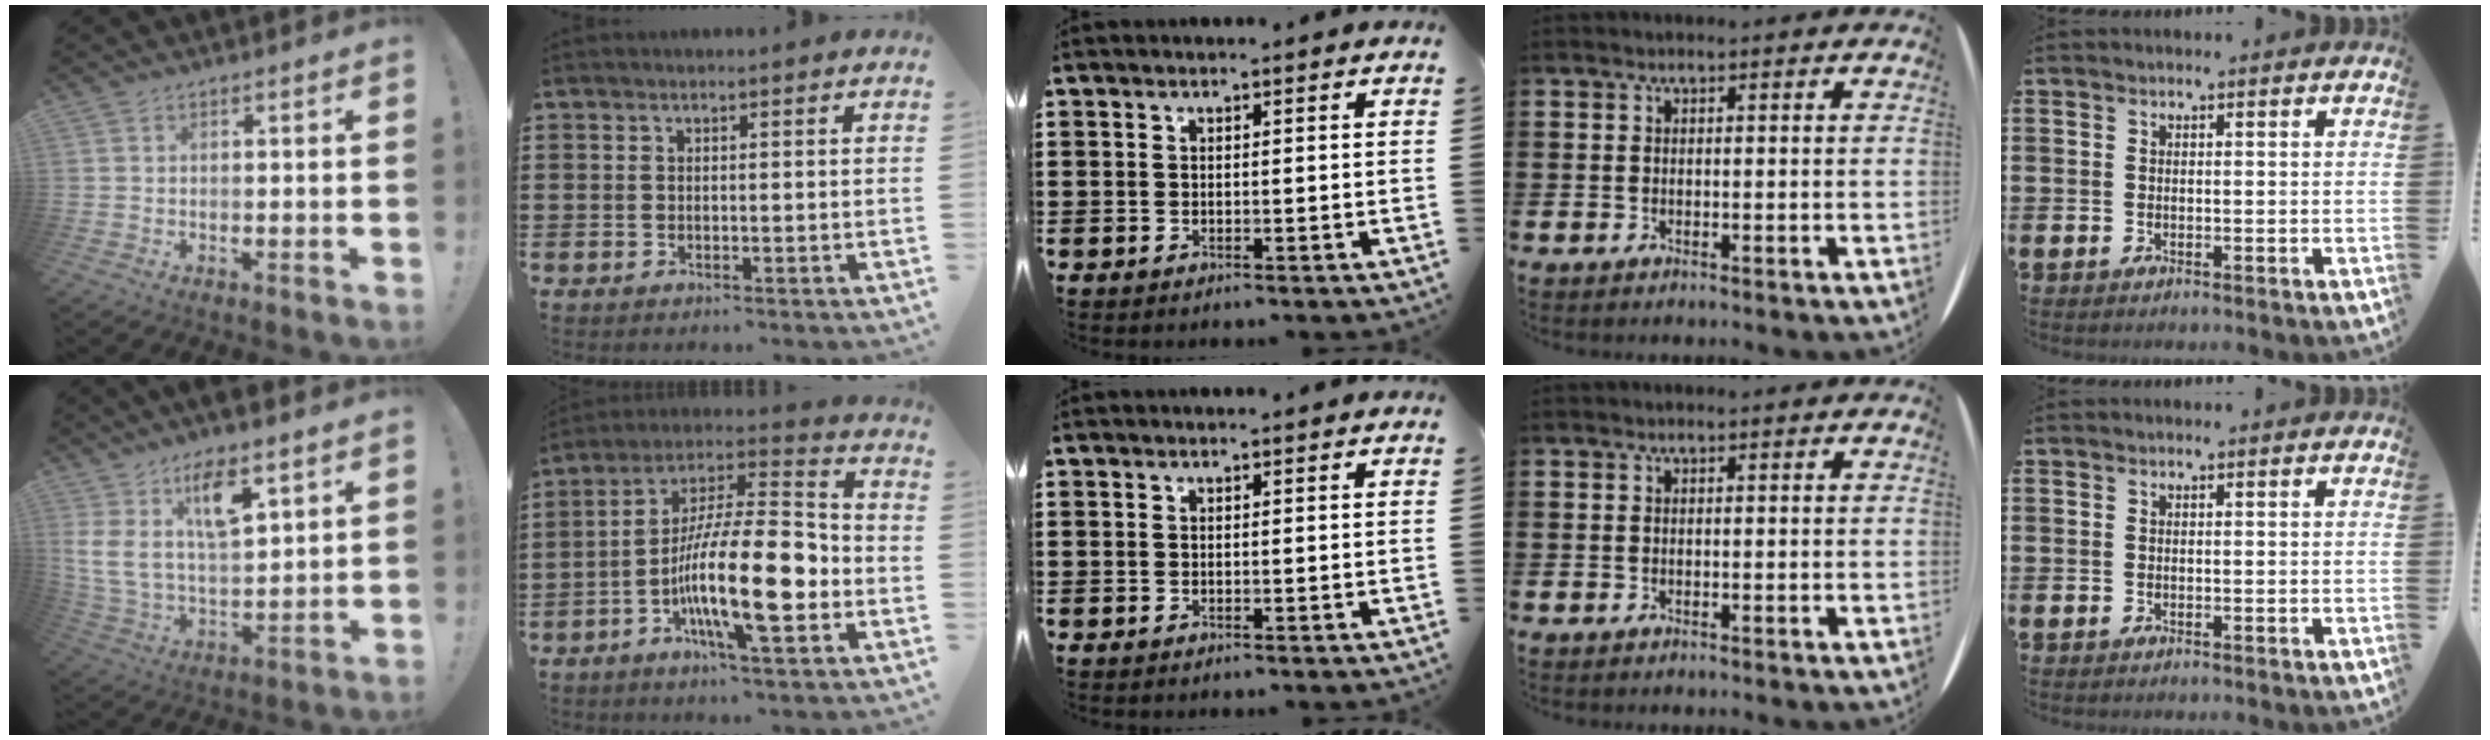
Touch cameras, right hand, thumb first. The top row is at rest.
{"thumb": {"total": 15.0, "force": [8.0, 6.3, 11.0], "torque": [-0.196, -0.035, 0.139]}, "index": {"total": 16.9, "force": [-4.7, 4.6, 15.5], "torque": [-0.283, -0.005, -0.082]}}